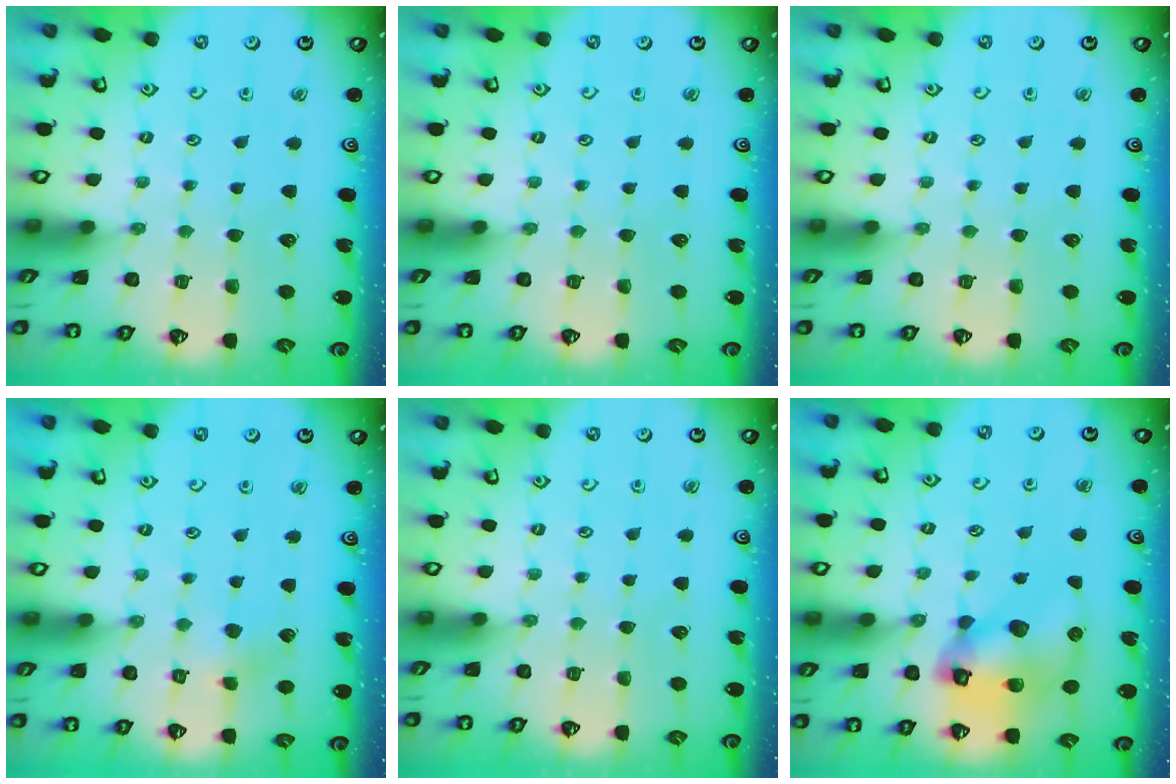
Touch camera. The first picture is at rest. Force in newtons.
{"total": 0.0}
{"total": 0.0}
{"total": 4.4, "press": 4.3, "slide": 0.9}
{"total": 0.0}
{"total": 13.2, "press": 13.1, "slide": 1.9}